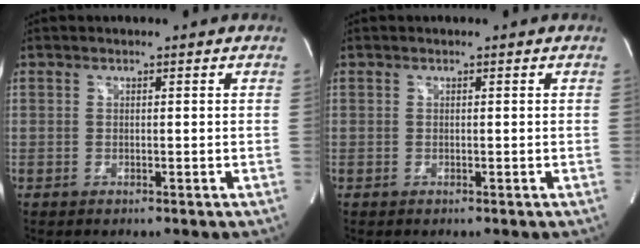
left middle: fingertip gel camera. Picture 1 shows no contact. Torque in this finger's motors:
{"motor_torque": [0.43, -0.70, 0.07, 0.01]}